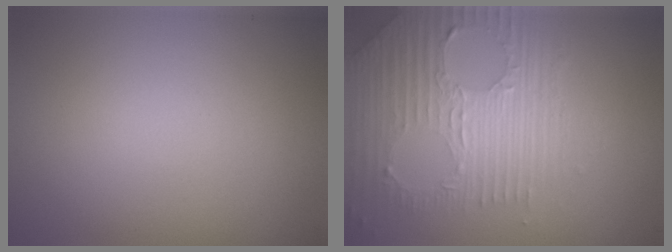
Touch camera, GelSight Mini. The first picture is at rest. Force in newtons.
{"total": 6.5, "press": 4.5, "slide": 4.7}